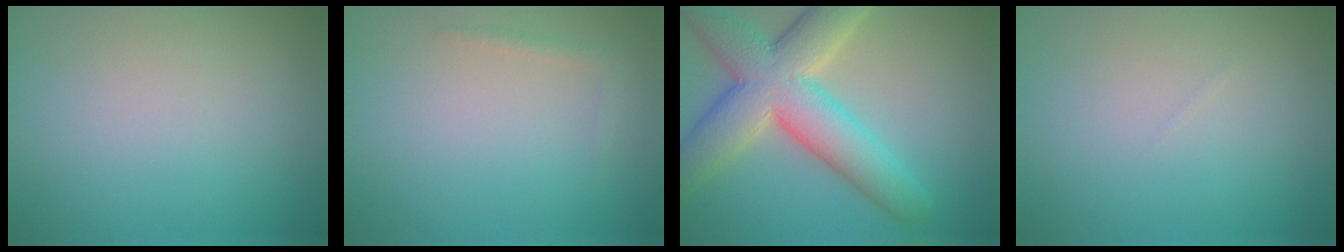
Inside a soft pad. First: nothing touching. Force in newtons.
{"total": 0.9, "press": 0.9, "slide": 0.1}
{"total": 9.6, "press": 9.6, "slide": 0.6}
{"total": 0.0}